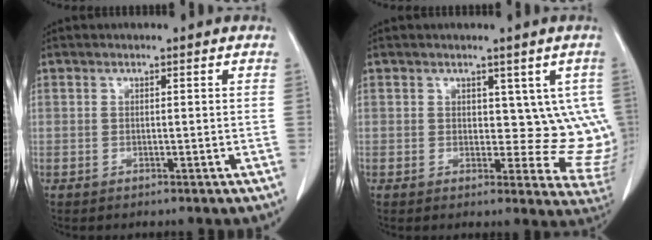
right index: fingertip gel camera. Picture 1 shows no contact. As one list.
[{"total": 7.9, "force": [1.9, 4.9, 5.8], "torque": [-0.034, -0.006, 0.026]}]